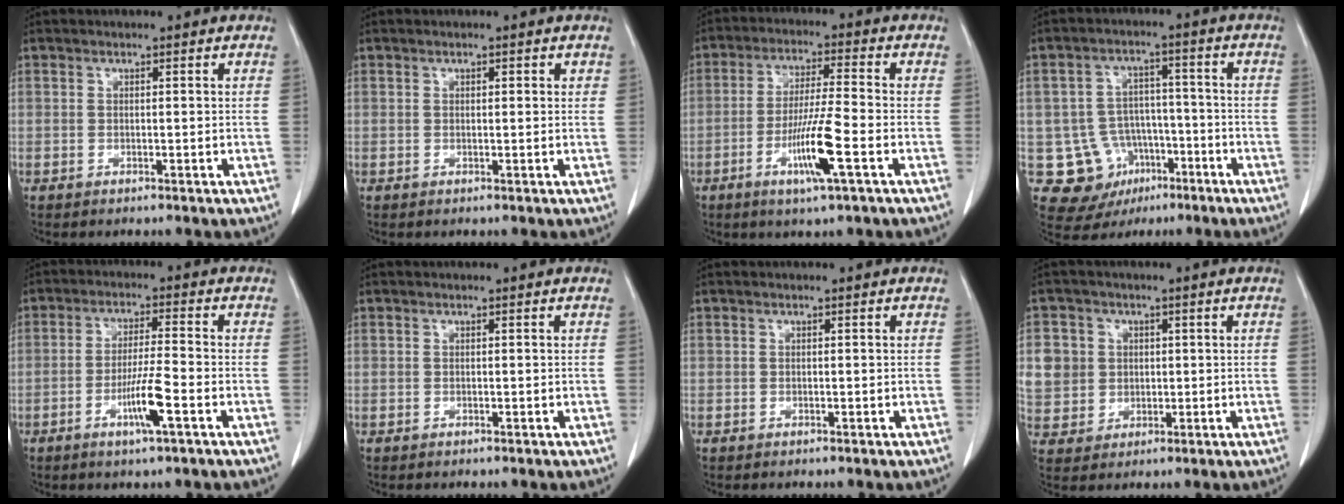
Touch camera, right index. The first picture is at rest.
{"total": 0.8, "force": [0.4, 0.3, 0.6], "torque": [-0.011, 0.001, 0.004]}
{"total": 9.3, "force": [-3.6, -0.2, 8.6], "torque": [-0.164, -0.012, -0.065]}
{"total": 10.4, "force": [-3.9, 9.3, 2.7], "torque": [-0.050, 0.023, -0.045]}
{"total": 7.4, "force": [-3.0, 0.1, 6.8], "torque": [-0.129, -0.008, -0.052]}
{"total": 0.0}
{"total": 0.0}
{"total": 10.0, "force": [1.8, 9.5, 2.4], "torque": [-0.082, 0.031, 0.054]}